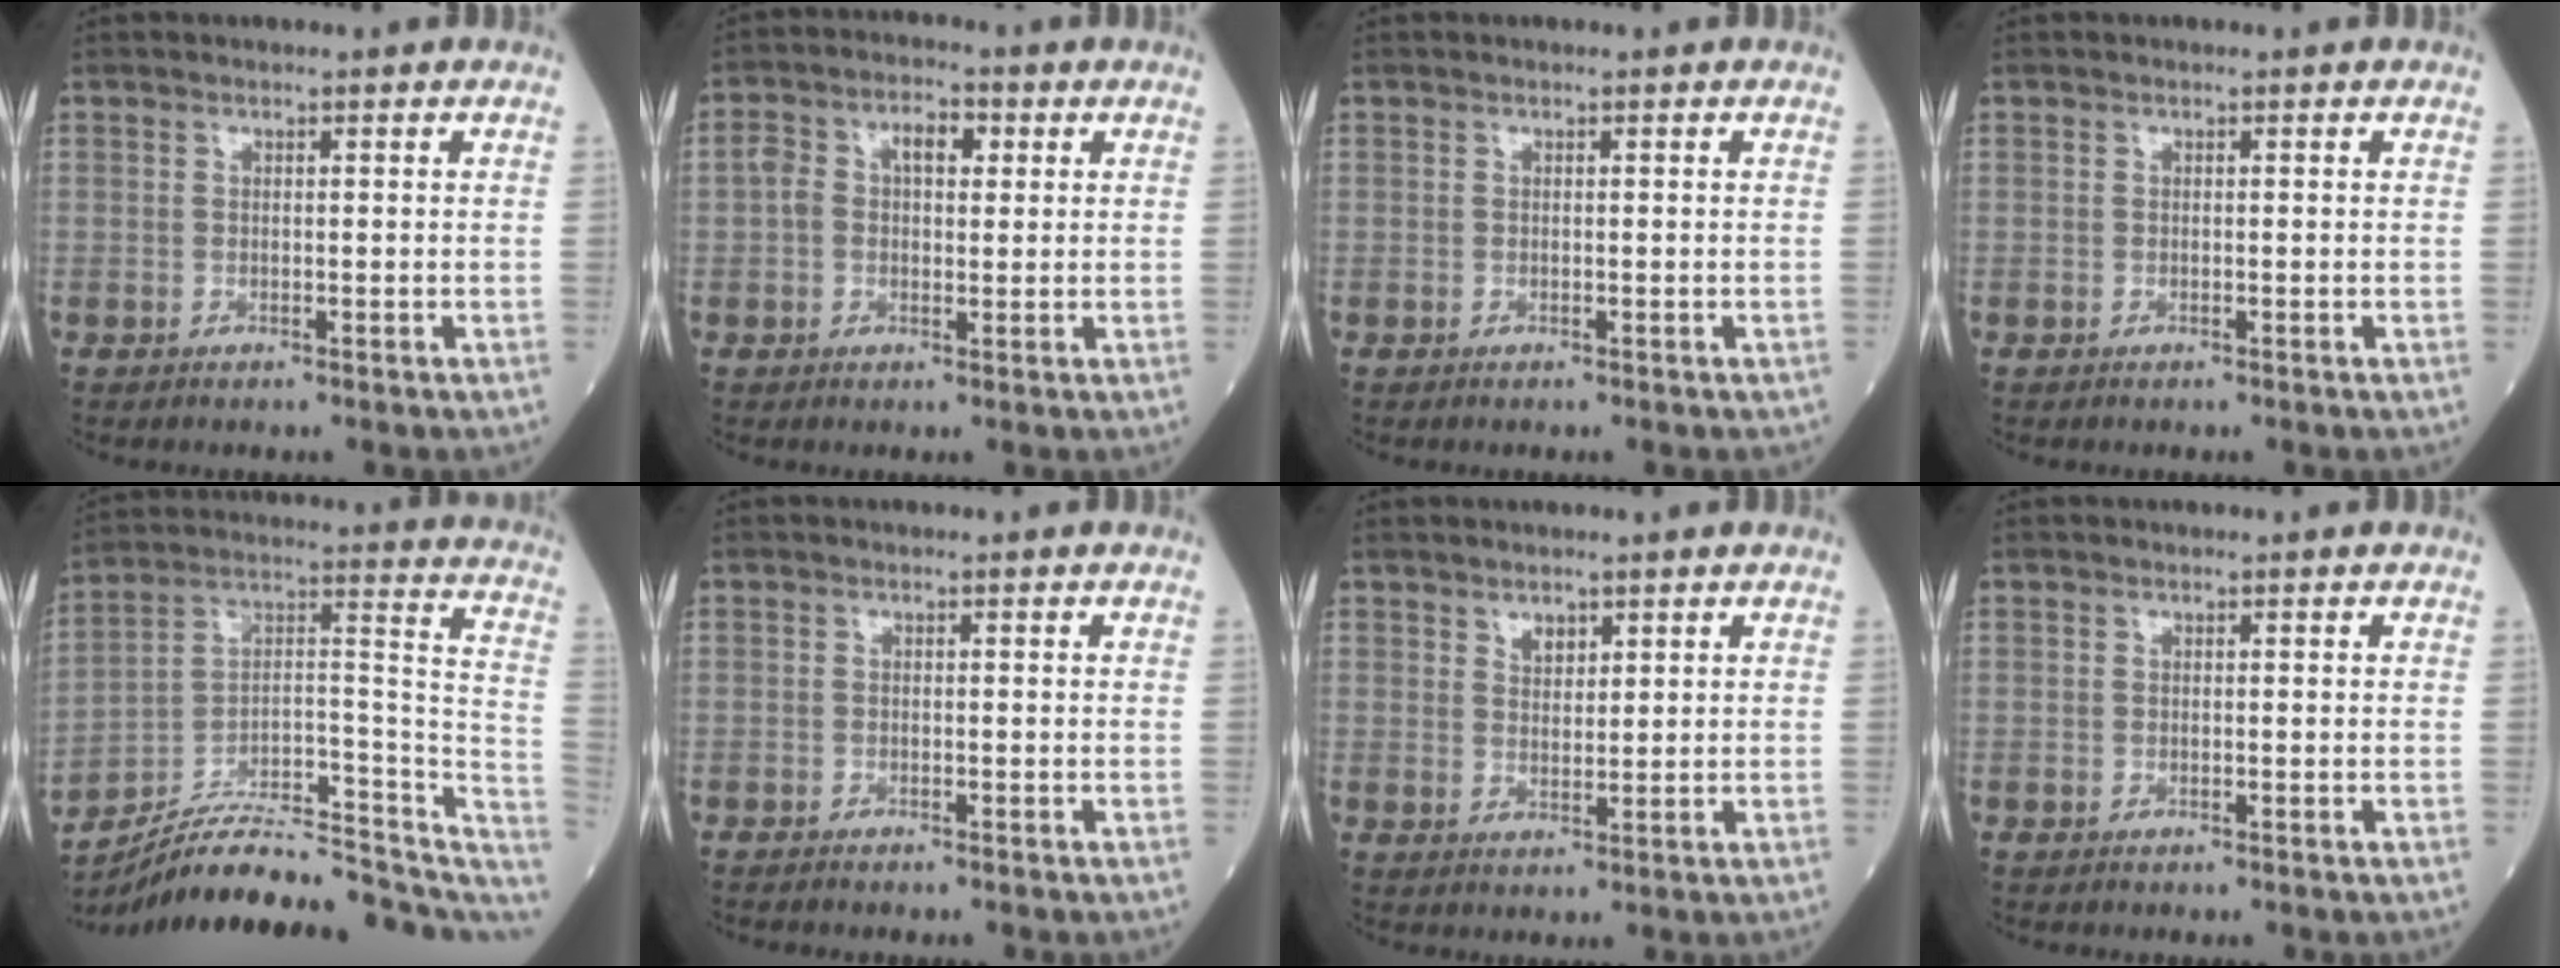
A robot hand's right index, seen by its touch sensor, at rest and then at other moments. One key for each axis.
{"total": 6.4, "fx": 1.2, "fy": 3.5, "fz": 5.2, "tx": -0.102, "ty": 0.031, "tz": 0.022}
{"total": 0.0}
{"total": 0.0}
{"total": 21.0, "fx": -17.8, "fy": 5.5, "fz": 9.7, "tx": -0.113, "ty": 0.061, "tz": -0.272}
{"total": 1.1, "fx": -1.0, "fy": 0.1, "fz": 0.3, "tx": -0.007, "ty": -0.001, "tz": -0.017}
{"total": 2.2, "fx": 1.5, "fy": 1.1, "fz": 1.1, "tx": -0.019, "ty": -0.001, "tz": 0.030}
{"total": 0.0}